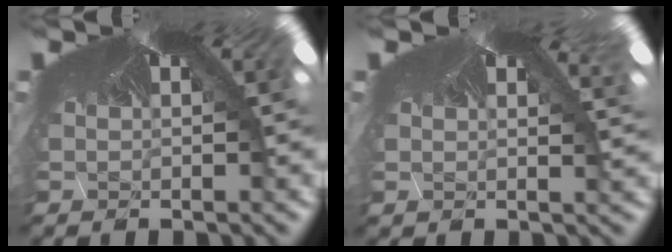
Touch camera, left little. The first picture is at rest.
{"total": 1.5, "force": [1.4, 0.4, -0.1], "torque": [-0.011, 0.009, 0.016]}